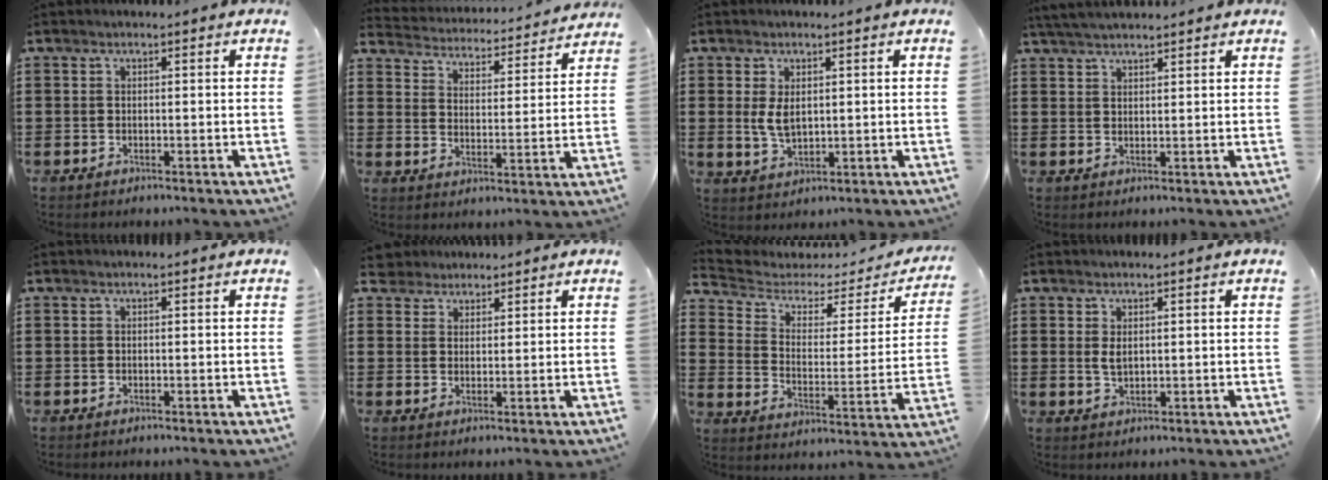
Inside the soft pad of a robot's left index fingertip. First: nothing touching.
{"total": 3.9, "force": [3.9, -0.1, -0.2], "torque": [-0.022, -0.035, 0.061]}
{"total": 4.0, "force": [0.8, 2.3, 3.2], "torque": [-0.075, 0.003, 0.012]}
{"total": 3.3, "force": [3.1, 0.2, 1.0], "torque": [-0.027, -0.001, 0.059]}
{"total": 0.0}
{"total": 3.1, "force": [2.7, 1.6, 0.0], "torque": [-0.015, 0.008, 0.051]}
{"total": 3.4, "force": [2.4, 1.9, 1.5], "torque": [-0.051, -0.014, 0.032]}
{"total": 1.9, "force": [0.6, 0.8, 1.6], "torque": [-0.041, 0.000, 0.007]}